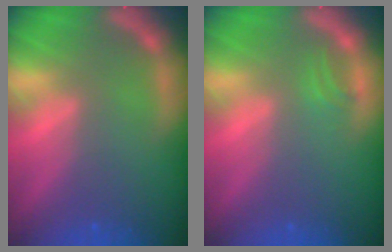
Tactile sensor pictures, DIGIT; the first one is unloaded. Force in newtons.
{"total": 0.9}